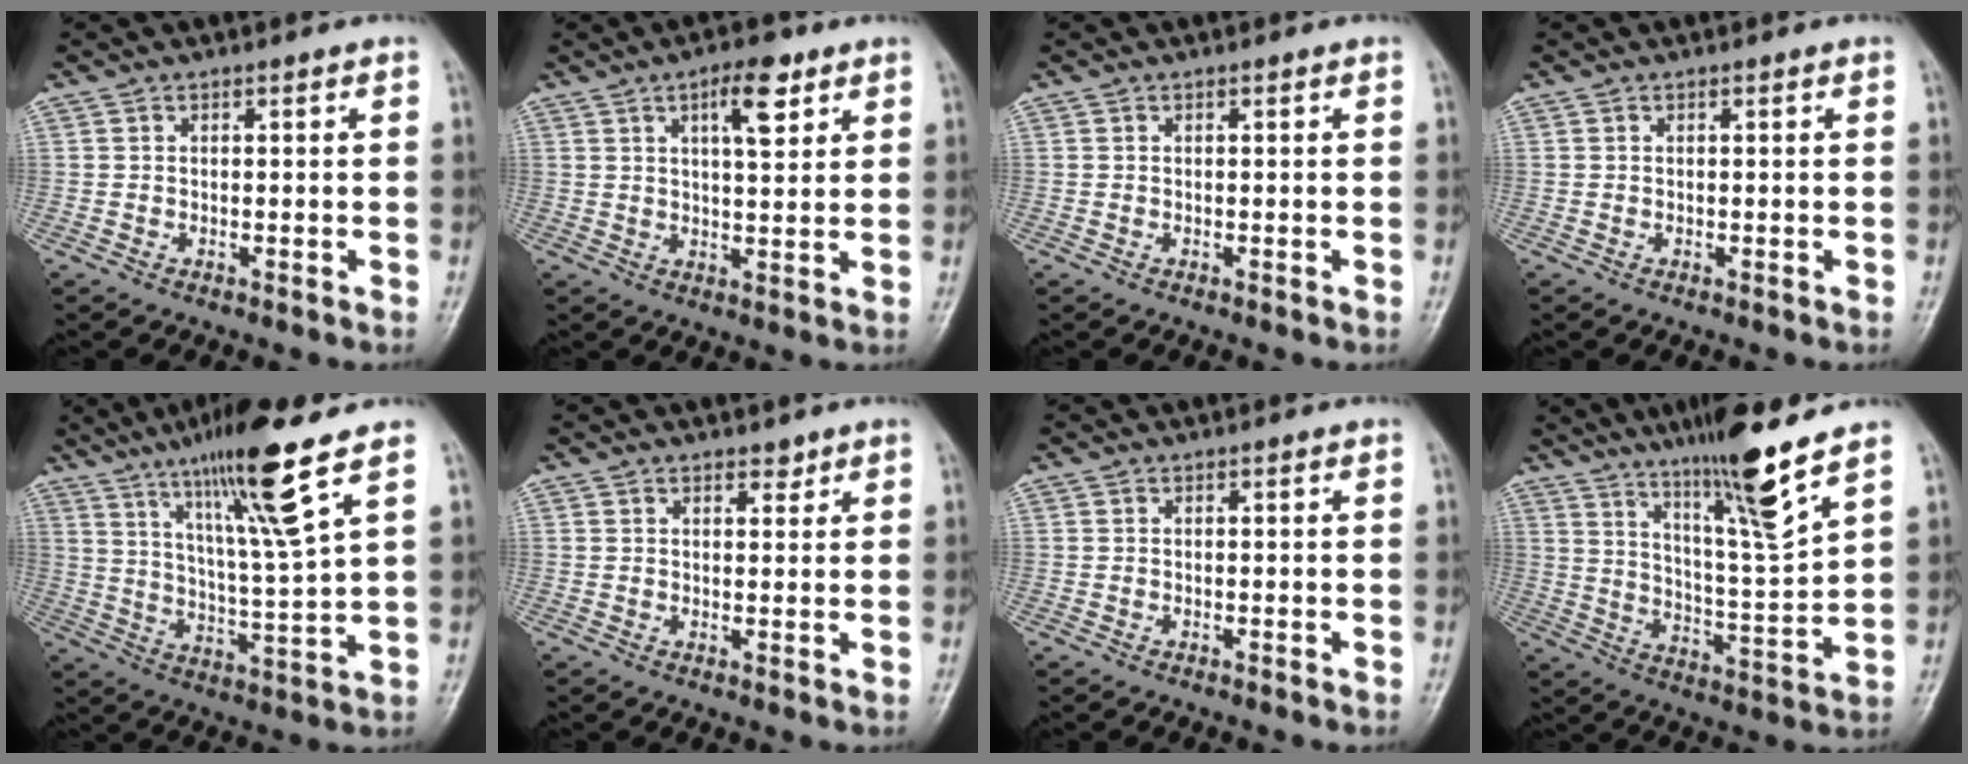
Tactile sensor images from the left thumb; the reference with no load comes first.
{"total": 7.3, "force": [3.7, 2.6, 5.7], "torque": [-0.075, -0.017, 0.054]}
{"total": 0.0}
{"total": 0.0}
{"total": 15.6, "force": [9.4, 0.3, 12.5], "torque": [-0.214, -0.049, 0.166]}
{"total": 1.9, "force": [1.4, 1.0, 0.8], "torque": [0.001, -0.009, 0.019]}
{"total": 0.0}
{"total": 14.7, "force": [10.1, 0.3, 10.7], "torque": [-0.176, -0.067, 0.176]}